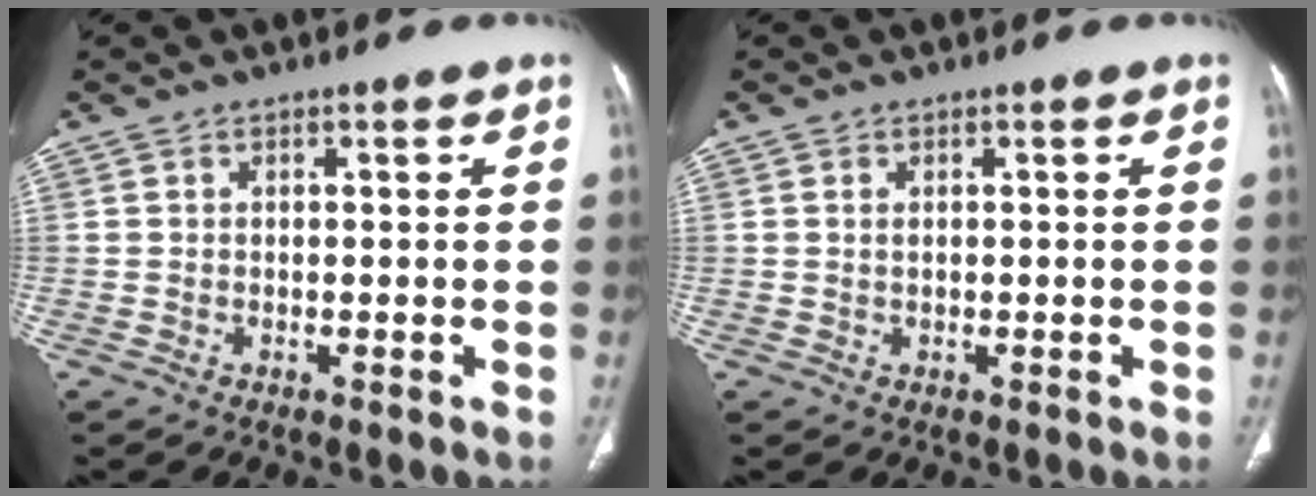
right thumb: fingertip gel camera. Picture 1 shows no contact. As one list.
[{"total": 0.8, "force": [0.3, 0.4, 0.7], "torque": [-0.016, 0.002, 0.009]}]